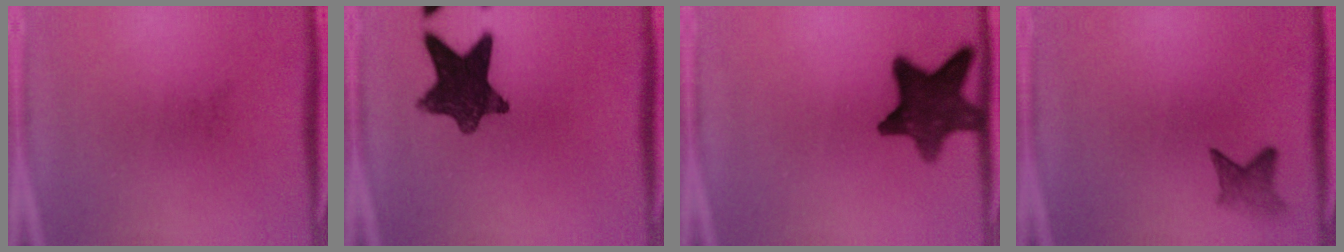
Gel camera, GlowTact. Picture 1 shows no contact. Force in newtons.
{"total": 11.3}
{"total": 12.2}
{"total": 2.4}